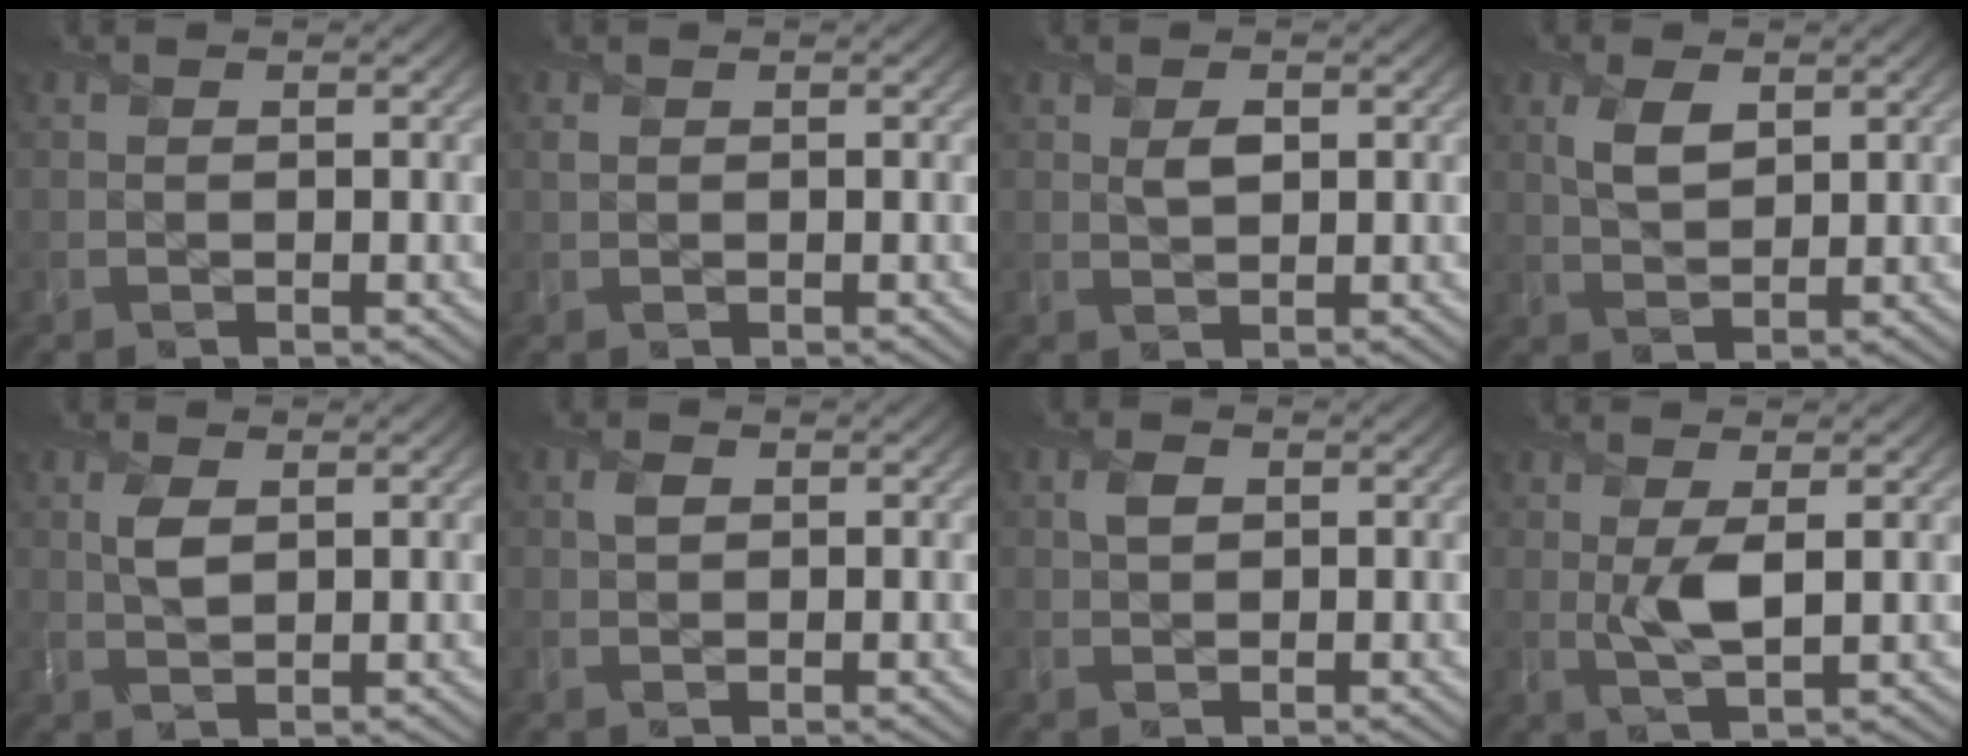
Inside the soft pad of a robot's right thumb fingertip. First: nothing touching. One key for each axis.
{"total": 0.6, "fx": 0.4, "fy": 0.4, "fz": 0.2, "tx": -0.008, "ty": 0.000, "tz": 0.007}
{"total": 1.7, "fx": 0.7, "fy": 1.0, "fz": 1.2, "tx": -0.025, "ty": -0.003, "tz": 0.013}
{"total": 3.8, "fx": 1.7, "fy": 2.1, "fz": 2.8, "tx": -0.066, "ty": 0.000, "tz": 0.034}
{"total": 2.5, "fx": 0.9, "fy": 1.4, "fz": 1.9, "tx": -0.046, "ty": -0.003, "tz": 0.019}
{"total": 1.2, "fx": 0.5, "fy": 0.9, "fz": 0.6, "tx": -0.013, "ty": 0.002, "tz": 0.008}
{"total": 1.6, "fx": 0.6, "fy": 1.1, "fz": 0.9, "tx": -0.018, "ty": 0.002, "tz": 0.009}
{"total": 3.3, "fx": 0.8, "fy": 0.7, "fz": 3.1, "tx": -0.063, "ty": -0.003, "tz": 0.017}